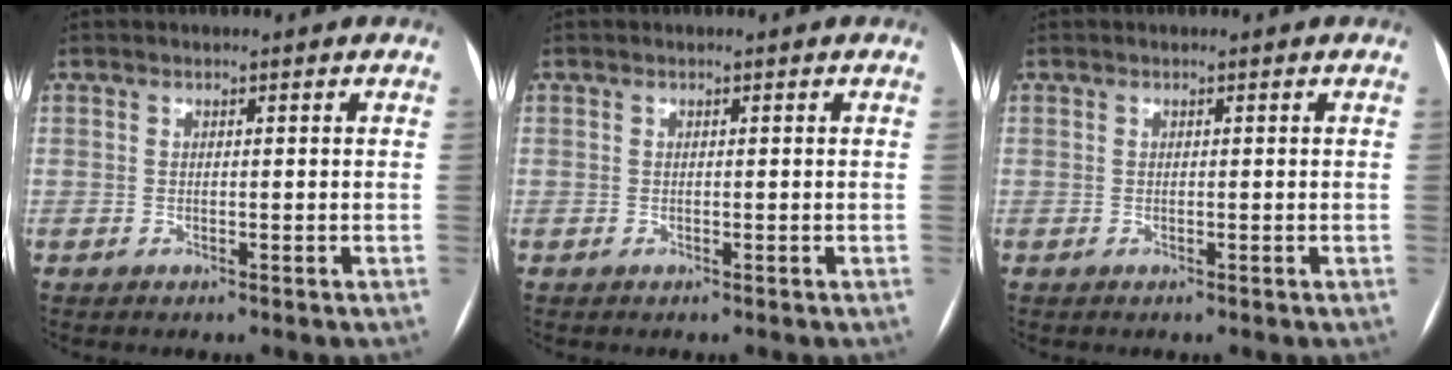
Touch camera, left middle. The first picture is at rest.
{"total": 0.0}
{"total": 0.0}